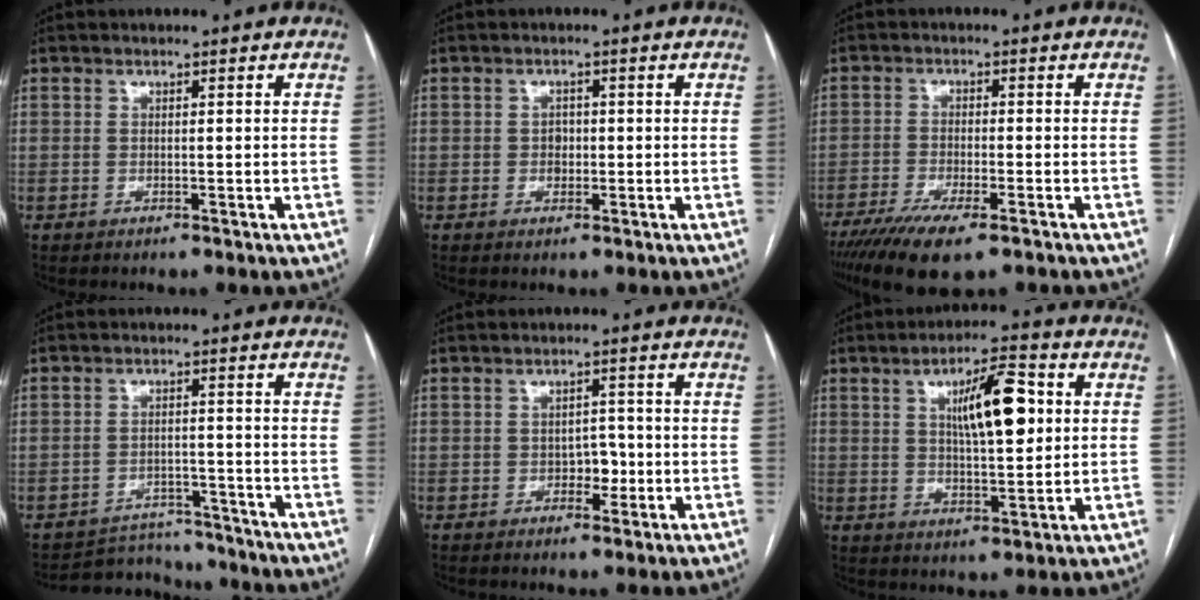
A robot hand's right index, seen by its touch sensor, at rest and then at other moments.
{"total": 1.8, "force": [-0.2, 1.4, 1.0], "torque": [-0.012, 0.004, -0.002]}
{"total": 10.5, "force": [-7.2, 2.0, 7.4], "torque": [-0.121, -0.023, -0.115]}
{"total": 7.5, "force": [-7.1, 1.9, -0.9], "torque": [0.020, 0.017, -0.105]}
{"total": 2.9, "force": [-0.9, 1.9, 2.0], "torque": [-0.021, 0.007, -0.012]}
{"total": 10.4, "force": [2.6, 2.7, 9.7], "torque": [-0.161, 0.013, 0.043]}